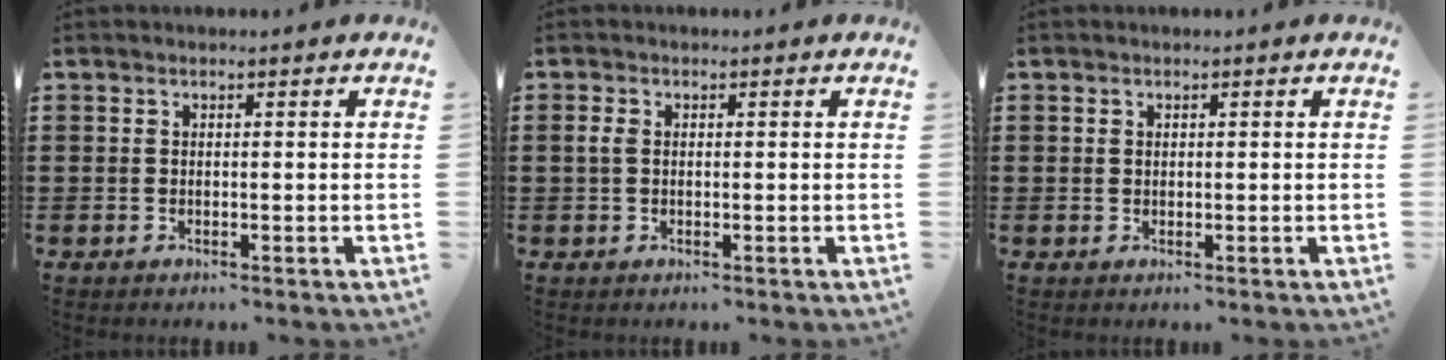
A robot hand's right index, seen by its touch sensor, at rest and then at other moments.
{"total": 1.5, "force": [0.2, 0.9, 1.1], "torque": [-0.033, 0.003, 0.000]}
{"total": 0.5, "force": [0.3, 0.4, 0.1], "torque": [-0.004, 0.002, 0.006]}